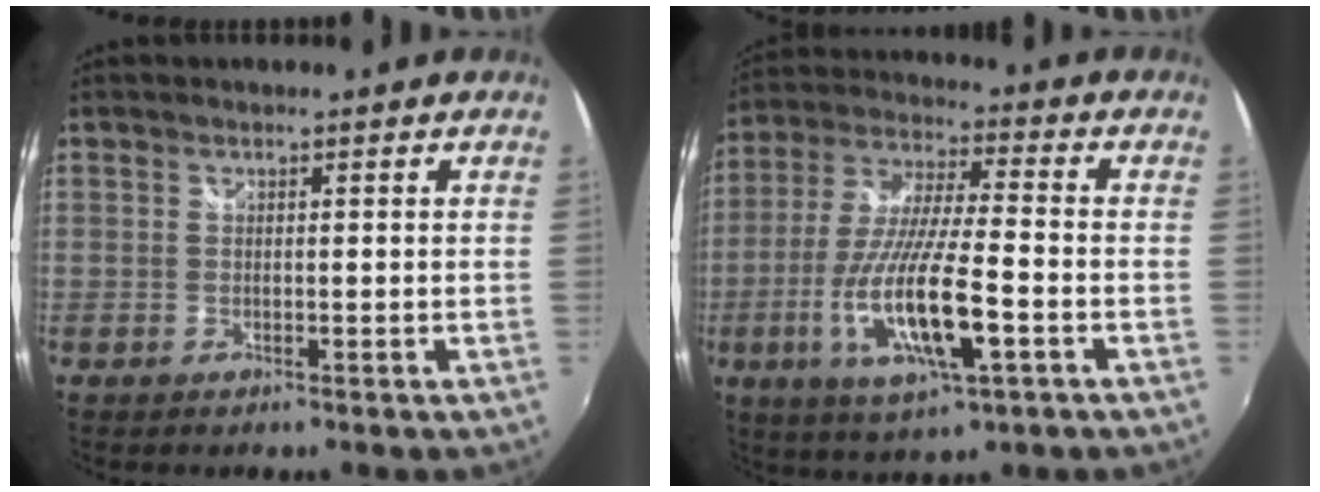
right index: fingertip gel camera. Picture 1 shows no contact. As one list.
[{"total": 17.0, "force": [-5.7, 3.8, 15.5], "torque": [-0.317, -0.025, -0.104]}]